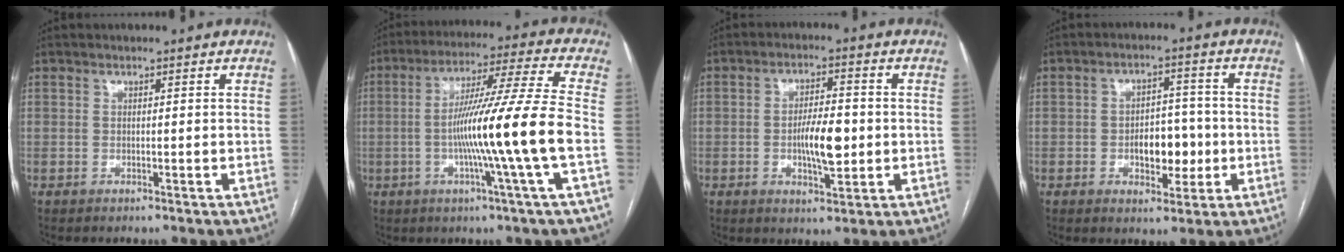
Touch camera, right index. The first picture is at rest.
{"total": 15.4, "force": [-3.2, -2.7, 14.8], "torque": [-0.250, -0.006, -0.064]}
{"total": 7.2, "force": [-0.9, 2.2, 6.8], "torque": [-0.122, 0.001, -0.013]}
{"total": 6.9, "force": [-1.4, 3.8, 5.6], "torque": [-0.083, 0.013, -0.016]}